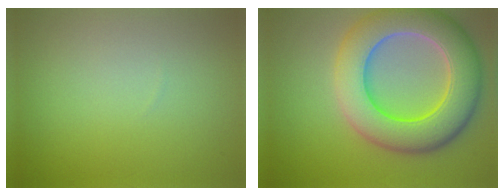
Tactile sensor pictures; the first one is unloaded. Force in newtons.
{"total": 10.5, "press": 10.5, "slide": 0.7}